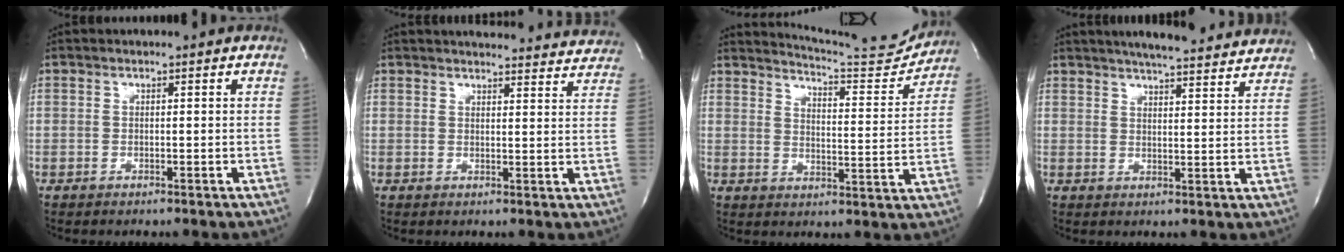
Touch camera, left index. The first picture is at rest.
{"total": 19.6, "force": [18.9, 3.0, 4.5], "torque": [-0.050, -0.031, 0.212]}
{"total": 12.7, "force": [12.6, -0.5, 1.5], "torque": [-0.026, -0.054, 0.163]}
{"total": 17.2, "force": [15.6, 2.2, 6.9], "torque": [-0.101, 0.013, 0.196]}